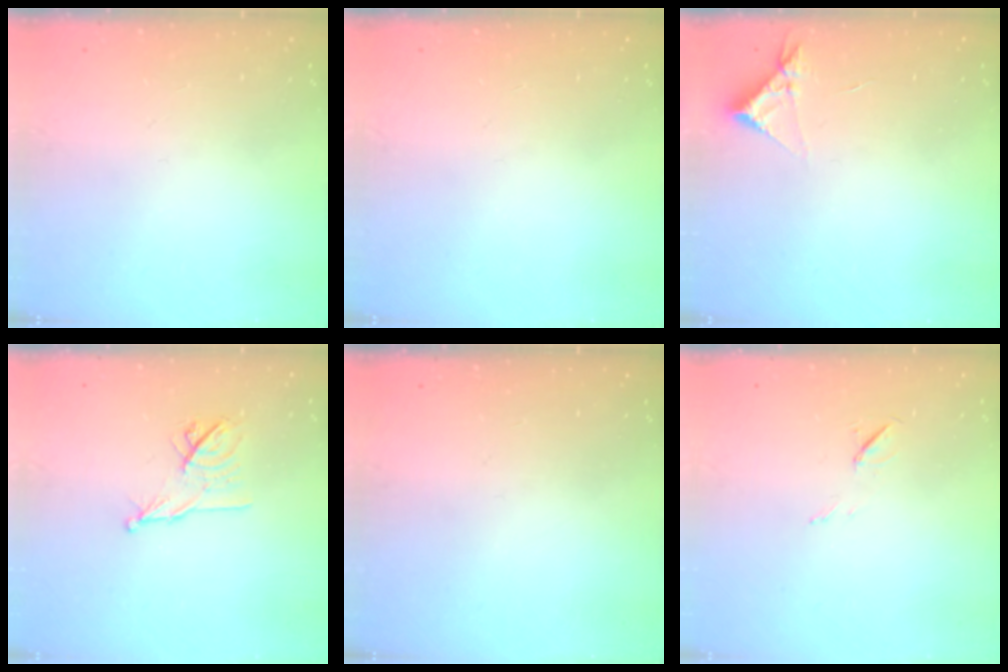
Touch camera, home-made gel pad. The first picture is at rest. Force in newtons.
{"total": 0.0}
{"total": 3.4, "press": 3.4, "slide": 0.5}
{"total": 10.0, "press": 9.9, "slide": 0.9}
{"total": 0.0}
{"total": 5.0, "press": 4.6, "slide": 1.9}